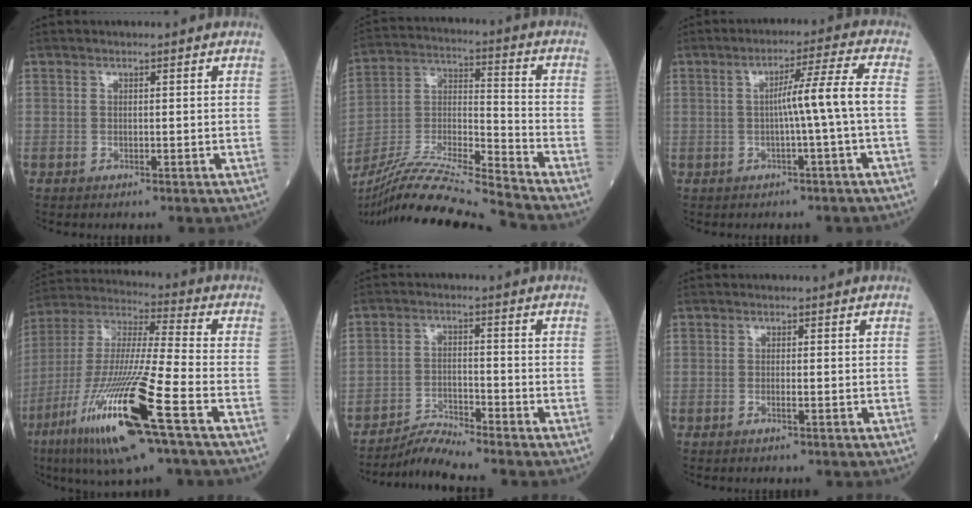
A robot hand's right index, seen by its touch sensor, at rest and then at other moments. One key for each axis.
{"total": 17.3, "fx": -15.9, "fy": -2.0, "fz": 6.6, "tx": -0.121, "ty": 0.000, "tz": -0.290}
{"total": 6.6, "fx": -0.8, "fy": -1.7, "fz": 6.4, "tx": -0.104, "ty": 0.015, "tz": -0.010}
{"total": 21.3, "fx": -9.6, "fy": 1.0, "fz": 18.9, "tx": -0.401, "ty": -0.046, "tz": -0.183}
{"total": 4.4, "fx": -4.2, "fy": -1.3, "fz": -0.1, "tx": -0.004, "ty": -0.016, "tz": -0.080}
{"total": 1.1, "fx": -0.4, "fy": 0.0, "fz": 1.1, "tx": -0.021, "ty": -0.001, "tz": -0.008}